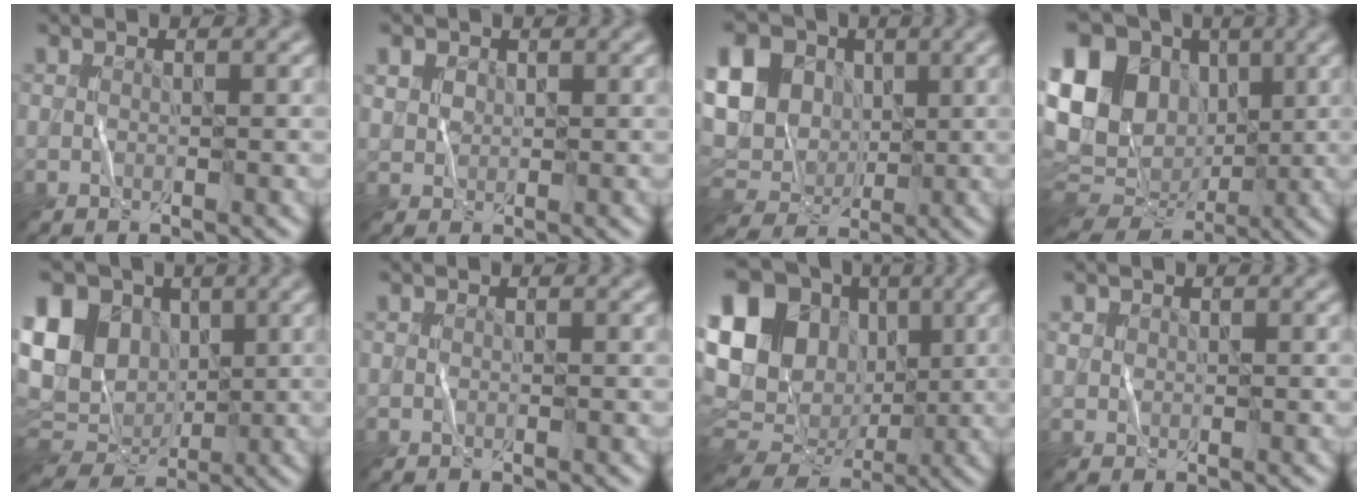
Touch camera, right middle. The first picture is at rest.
{"total": 1.6, "force": [1.0, 1.3, 0.2], "torque": [-0.019, 0.007, 0.017]}
{"total": 11.2, "force": [2.6, 9.0, 6.1], "torque": [-0.141, 0.025, 0.040]}
{"total": 17.1, "force": [2.6, 13.4, 10.3], "torque": [-0.229, 0.037, 0.042]}
{"total": 14.5, "force": [3.2, 11.4, 8.4], "torque": [-0.197, 0.034, 0.049]}
{"total": 0.0}
{"total": 18.3, "force": [2.8, 15.3, 9.7], "torque": [-0.213, 0.032, 0.035]}
{"total": 0.5, "force": [0.3, 0.3, -0.3], "torque": [0.005, 0.002, 0.006]}